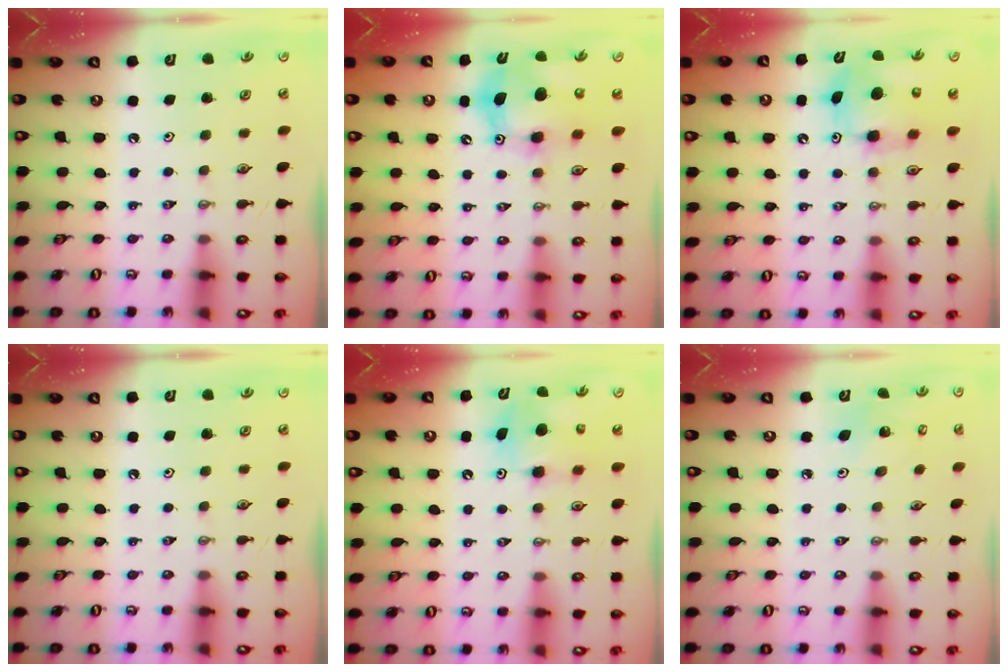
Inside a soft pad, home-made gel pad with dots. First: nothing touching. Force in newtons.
{"total": 10.3, "press": 10.0, "slide": 2.4}
{"total": 7.1, "press": 7.1, "slide": 0.1}
{"total": 0.0}
{"total": 7.3, "press": 7.3, "slide": 0.5}
{"total": 4.1, "press": 3.9, "slide": 1.2}